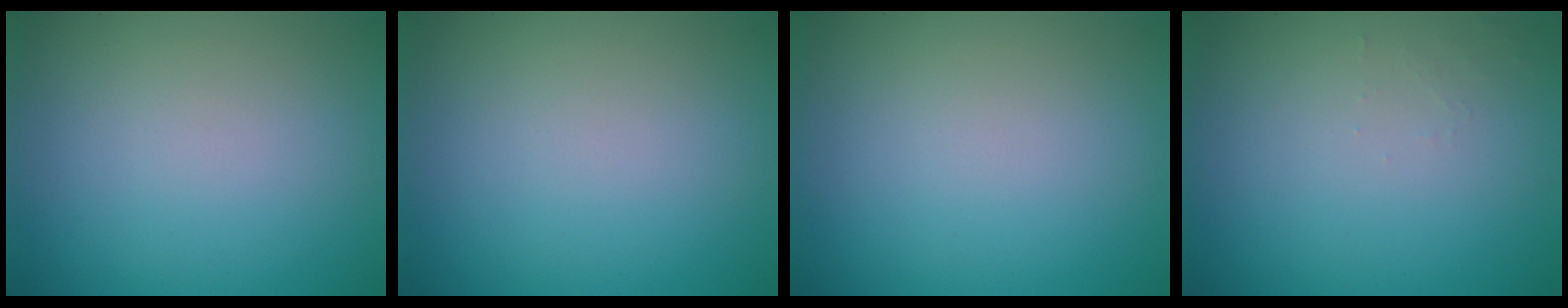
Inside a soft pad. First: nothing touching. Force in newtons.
{"total": 0.0}
{"total": 0.0}
{"total": 0.7, "press": 0.7, "slide": 0.1}